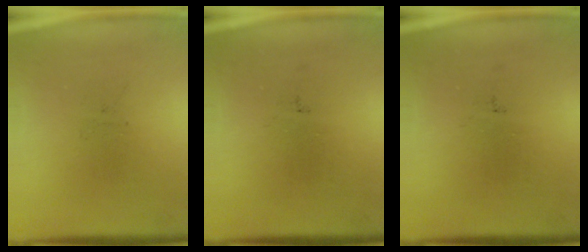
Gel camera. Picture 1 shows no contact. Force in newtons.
{"total": 0.0}
{"total": 0.0}